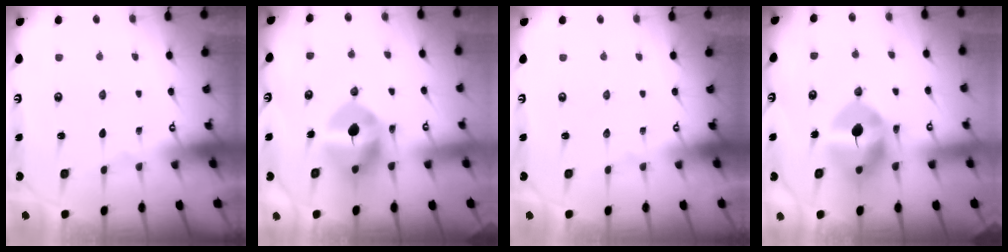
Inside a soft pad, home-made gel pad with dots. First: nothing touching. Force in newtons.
{"total": 9.7, "press": 9.5, "slide": 1.9}
{"total": 0.0}
{"total": 11.2, "press": 11.1, "slide": 1.9}